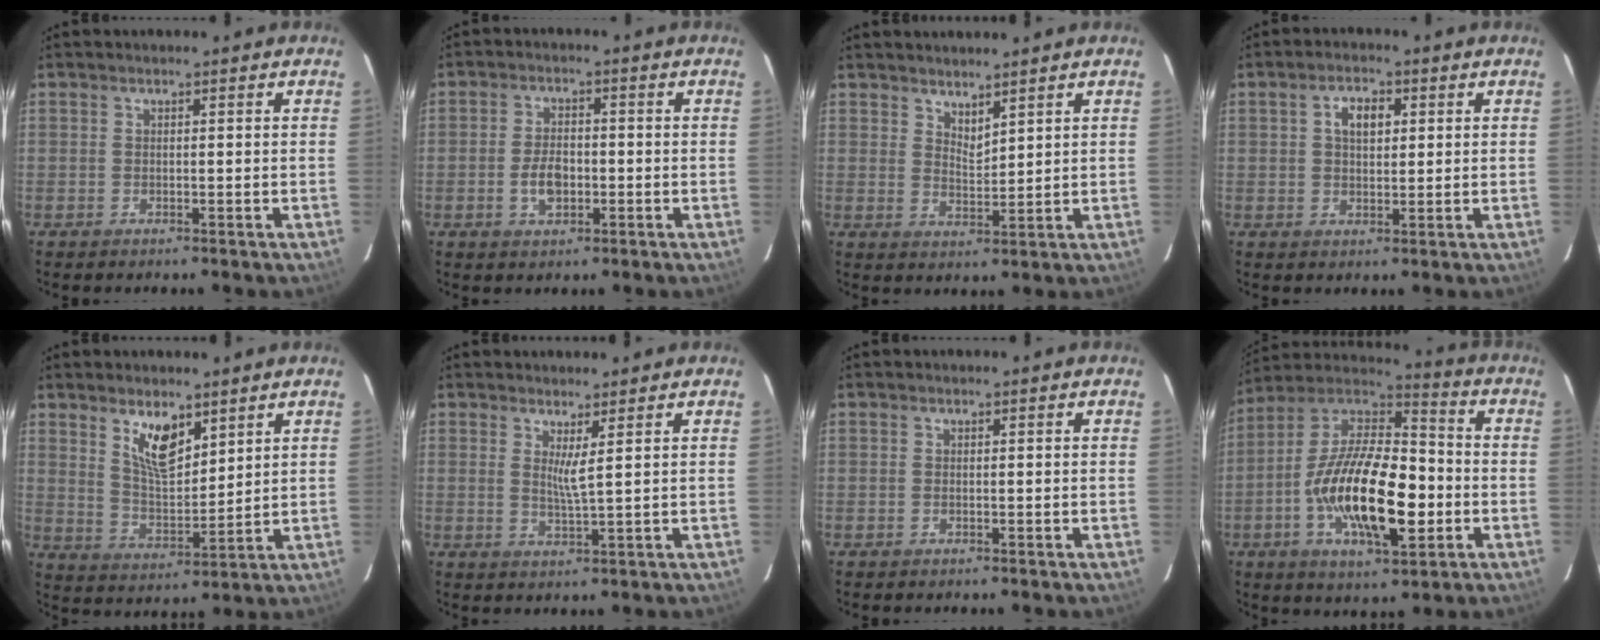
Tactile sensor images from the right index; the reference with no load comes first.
{"total": 5.0, "force": [-1.4, 3.0, 3.8], "torque": [-0.076, 0.003, -0.020]}
{"total": 3.4, "force": [2.9, 0.9, 1.4], "torque": [-0.021, -0.004, 0.051]}
{"total": 4.5, "force": [1.3, 2.6, 3.4], "torque": [-0.056, 0.012, 0.024]}
{"total": 8.6, "force": [5.2, 3.4, 5.9], "torque": [-0.101, -0.001, 0.104]}
{"total": 2.9, "force": [1.4, -0.5, 2.5], "torque": [-0.046, -0.012, 0.021]}
{"total": 0.0}
{"total": 21.4, "force": [-5.1, 8.6, 18.9], "torque": [-0.354, -0.004, -0.093]}